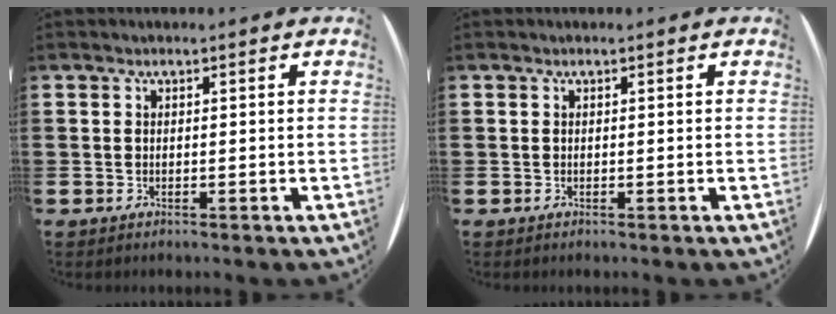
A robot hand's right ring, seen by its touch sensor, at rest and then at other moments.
{"total": 0.0}